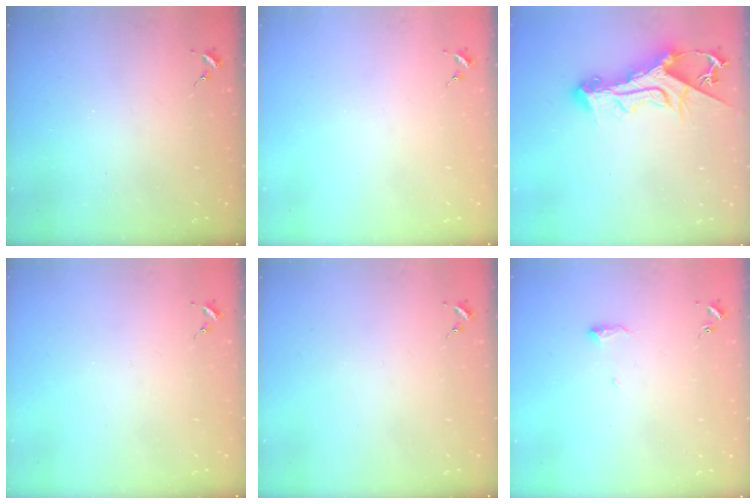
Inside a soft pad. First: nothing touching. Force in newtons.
{"total": 0.0}
{"total": 13.9, "press": 13.9, "slide": 1.2}
{"total": 0.0}
{"total": 0.0}
{"total": 6.0, "press": 5.9, "slide": 1.1}